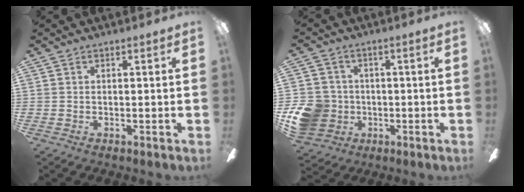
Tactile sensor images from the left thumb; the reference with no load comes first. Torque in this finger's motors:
{"motor_torque": [-0.27, 0.38, 0.08, -0.07, 0.03]}